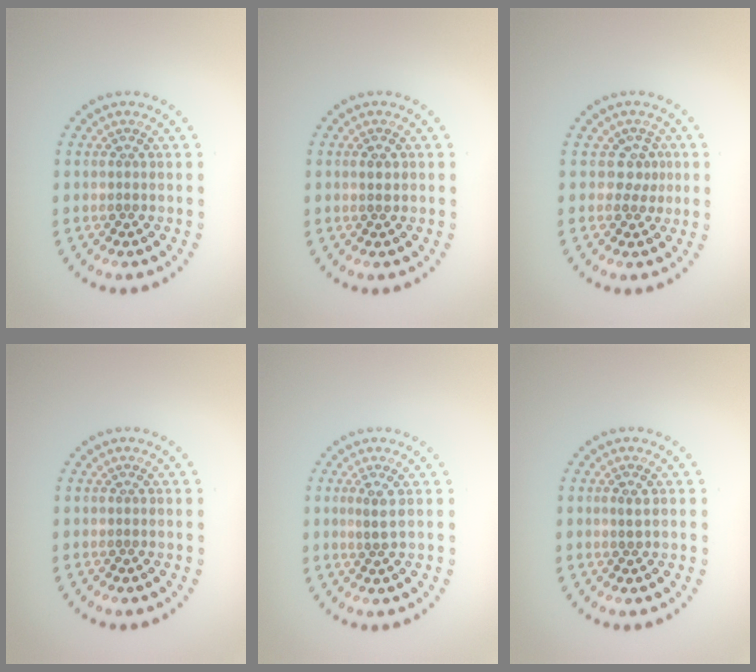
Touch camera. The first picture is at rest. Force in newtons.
{"total": 1.0, "press": 0.9, "slide": 0.4}
{"total": 1.8, "press": 1.3, "slide": 1.3}
{"total": 0.0}
{"total": 1.2, "press": 0.9, "slide": 0.8}
{"total": 0.9, "press": 0.9, "slide": 0.3}